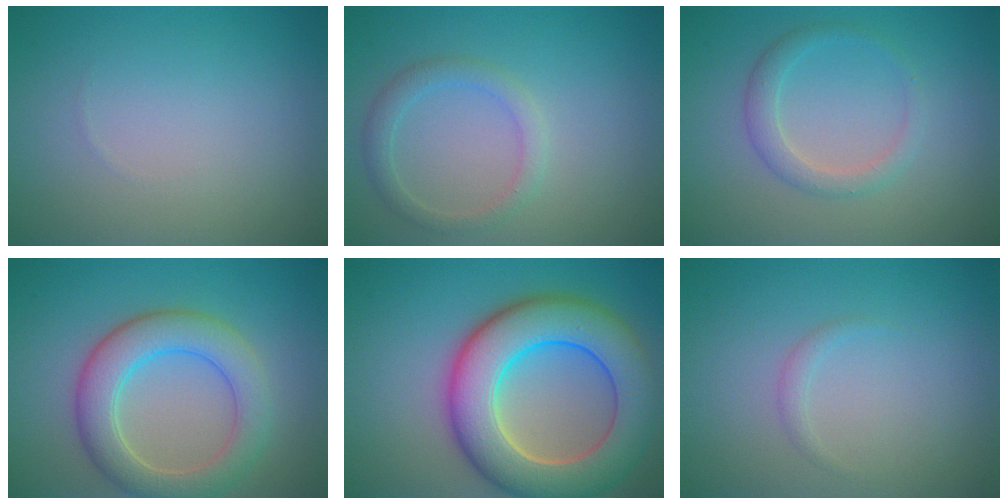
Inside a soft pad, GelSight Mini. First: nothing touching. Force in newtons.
{"total": 2.1, "press": 2.1, "slide": 0.3}
{"total": 2.2, "press": 2.2, "slide": 0.1}
{"total": 5.9, "press": 5.8, "slide": 0.5}
{"total": 11.0, "press": 11.0, "slide": 0.6}
{"total": 0.8, "press": 0.8, "slide": 0.0}